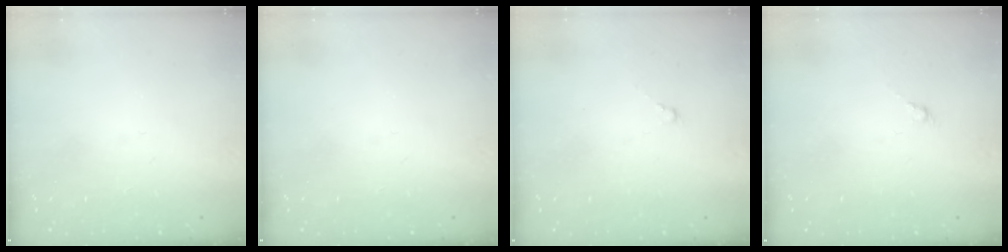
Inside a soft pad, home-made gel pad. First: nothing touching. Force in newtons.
{"total": 0.0}
{"total": 0.0}
{"total": 0.0}